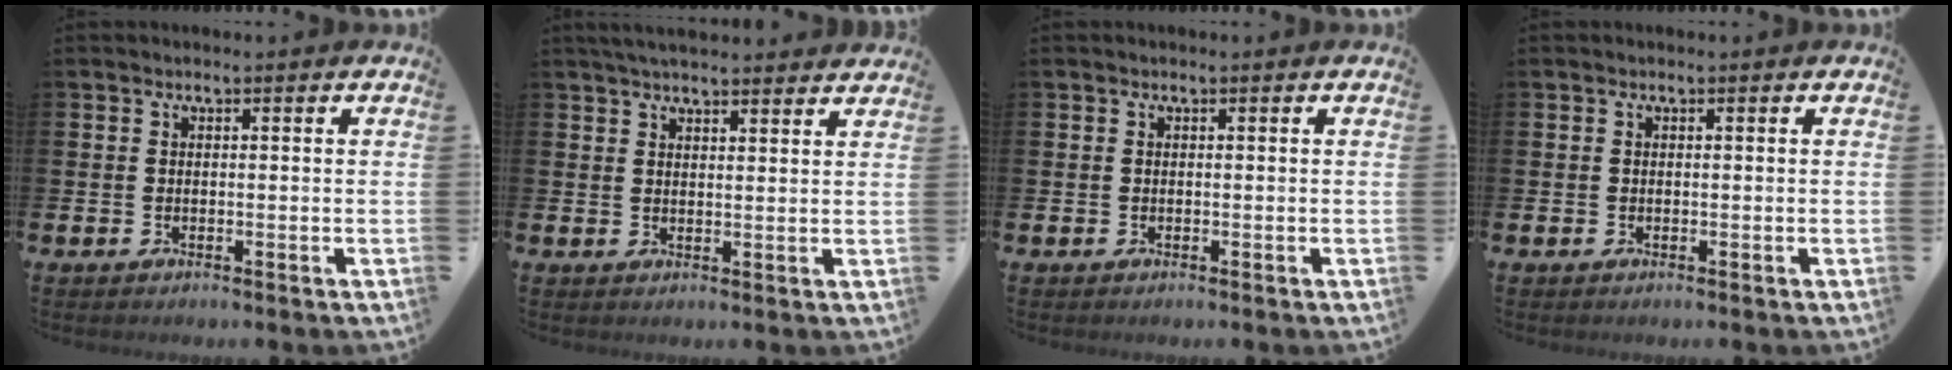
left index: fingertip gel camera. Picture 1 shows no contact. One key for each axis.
{"total": 3.6, "fx": 3.5, "fy": 0.4, "fz": 0.9, "tx": -0.024, "ty": -0.009, "tz": 0.065}
{"total": 0.0}
{"total": 0.0}